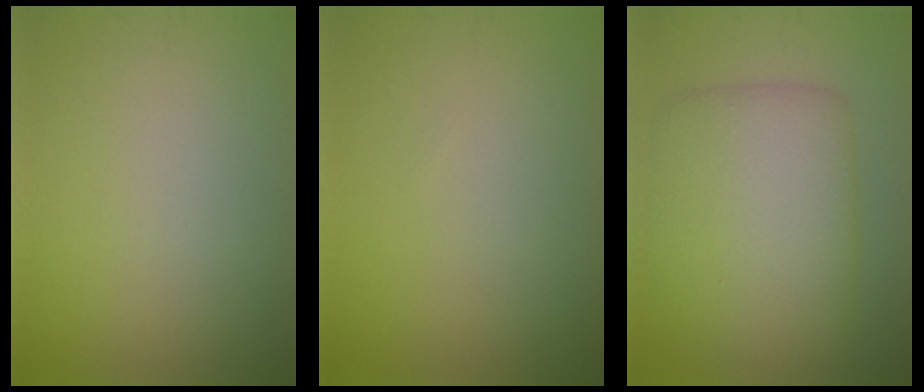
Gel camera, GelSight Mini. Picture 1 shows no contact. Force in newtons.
{"total": 0.0}
{"total": 8.4, "press": 8.3, "slide": 0.3}